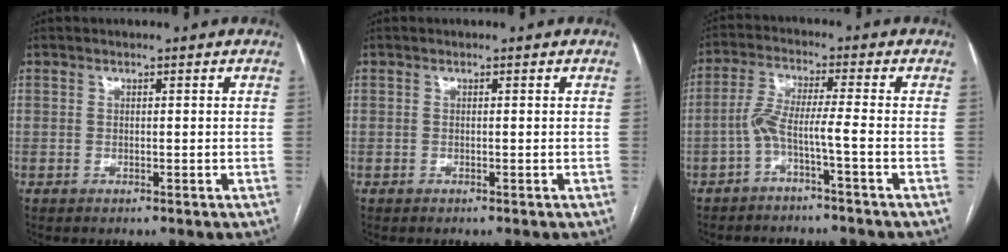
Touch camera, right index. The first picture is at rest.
{"total": 0.0}
{"total": 5.0, "force": [-2.3, -0.8, 4.4], "torque": [-0.088, 0.019, -0.045]}